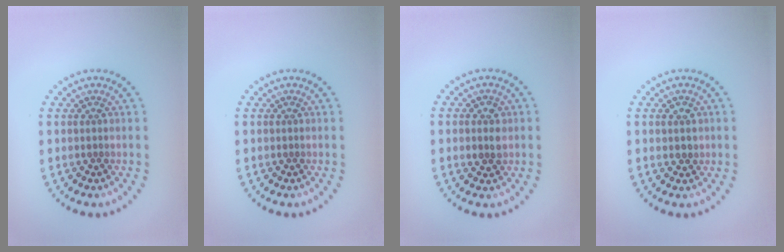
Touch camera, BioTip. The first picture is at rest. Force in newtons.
{"total": 0.0}
{"total": 1.9, "press": 1.9, "slide": 0.3}
{"total": 1.4, "press": 1.3, "slide": 0.4}